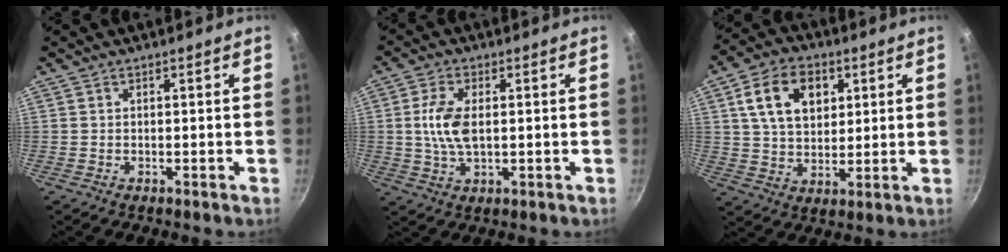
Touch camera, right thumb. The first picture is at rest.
{"total": 7.5, "force": [0.6, 3.9, 6.4], "torque": [-0.130, 0.002, 0.010]}
{"total": 12.5, "force": [4.2, 8.5, 8.1], "torque": [-0.117, -0.003, 0.069]}